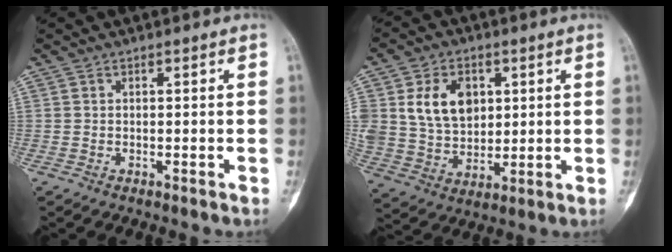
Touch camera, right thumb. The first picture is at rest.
{"total": 12.8, "force": [3.7, 9.3, 8.0], "torque": [-0.111, -0.013, 0.078]}